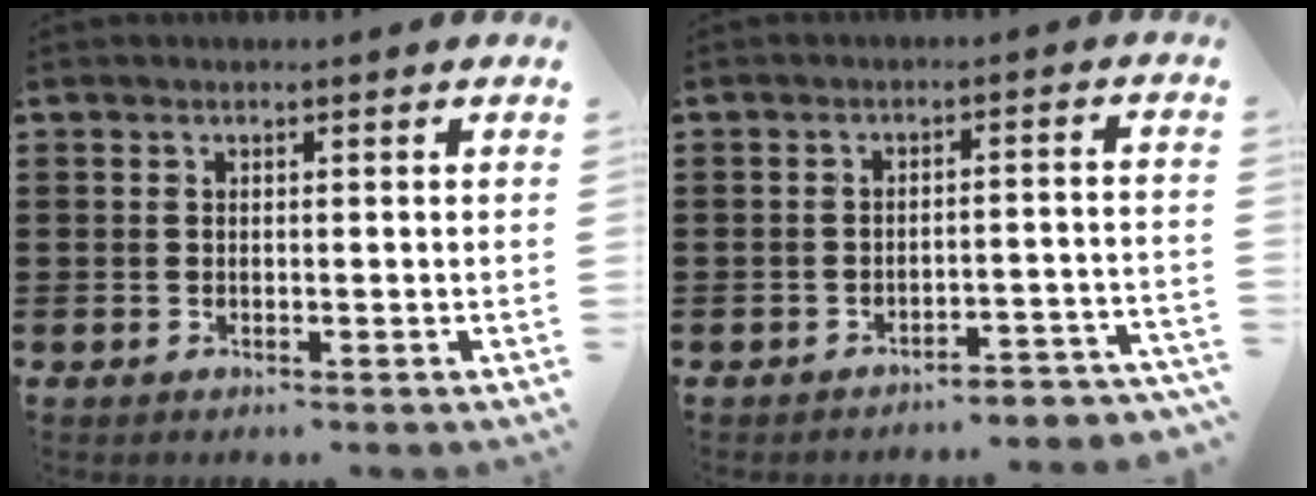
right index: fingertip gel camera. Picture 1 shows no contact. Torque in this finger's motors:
{"motor_torque": [0.17, 0.18, 0.08, -0.02]}